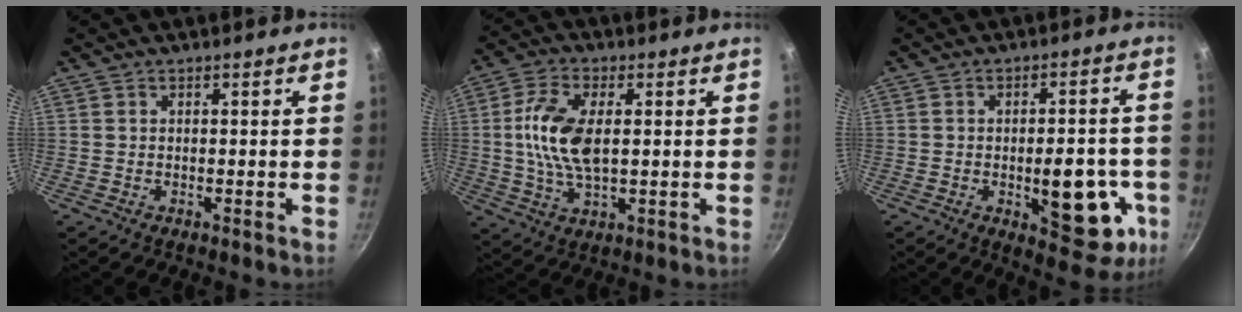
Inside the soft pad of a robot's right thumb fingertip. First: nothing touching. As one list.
[{"total": 10.9, "force": [1.0, 5.6, 9.4], "torque": [-0.182, 0.007, 0.015]}, {"total": 14.7, "force": [-3.9, 6.6, 12.5], "torque": [-0.114, 0.010, -0.044]}]